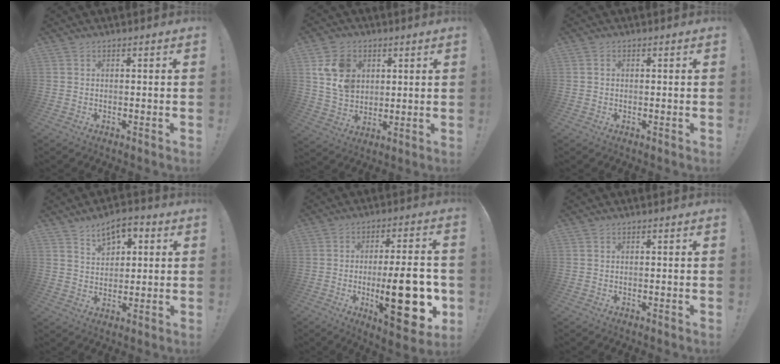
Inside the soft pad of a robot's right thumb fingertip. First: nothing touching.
{"total": 12.4, "force": [4.4, 10.0, 5.9], "torque": [-0.103, -0.010, 0.088]}
{"total": 0.7, "force": [0.0, 0.7, 0.2], "torque": [-0.005, 0.004, -0.001]}
{"total": 7.5, "force": [4.4, 4.8, 3.7], "torque": [-0.049, -0.018, 0.078]}
{"total": 22.6, "force": [-4.5, 7.5, 20.9], "torque": [-0.297, 0.004, -0.059]}
{"total": 0.0}